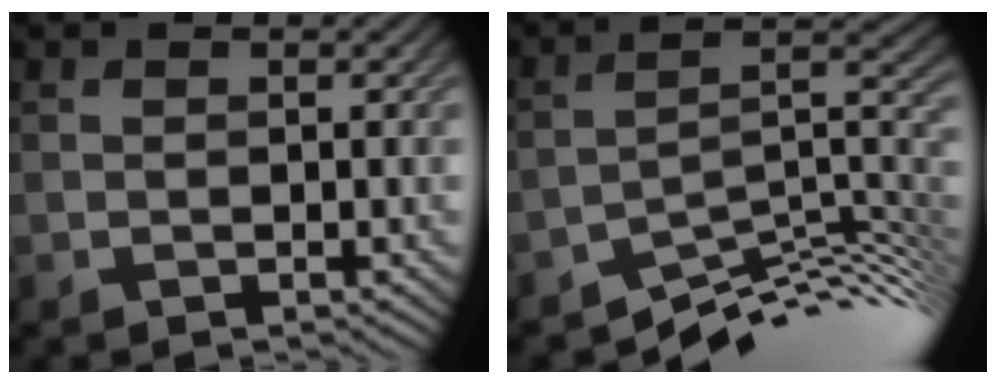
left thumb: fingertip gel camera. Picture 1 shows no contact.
{"total": 10.6, "force": [-8.3, 2.4, 6.1], "torque": [-0.088, 0.002, -0.139]}